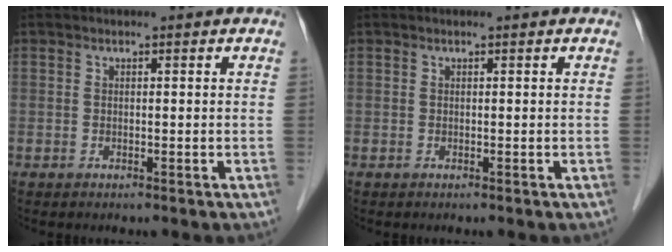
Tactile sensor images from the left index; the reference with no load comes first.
{"total": 0.0}